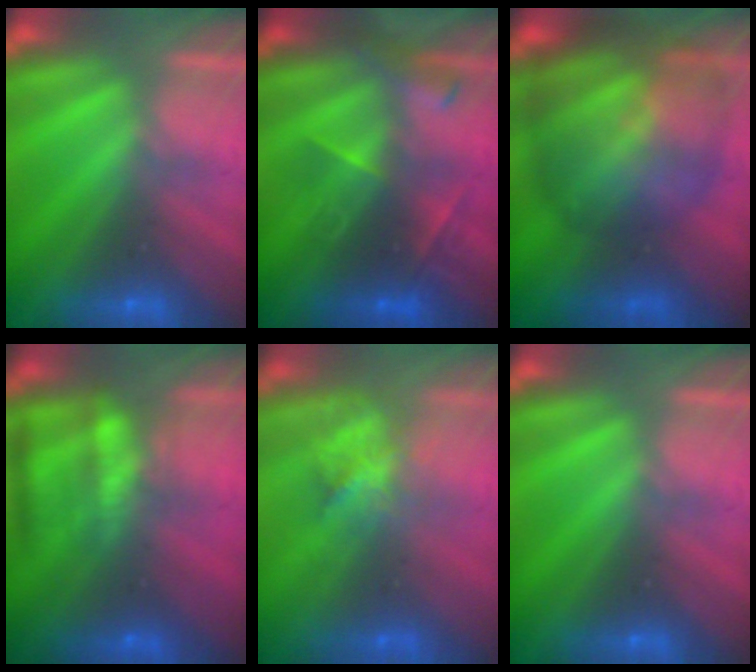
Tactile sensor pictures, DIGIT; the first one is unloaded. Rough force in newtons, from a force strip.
{"total": 2.9}
{"total": 9.6}
{"total": 7.2}
{"total": 2.9}
{"total": 0.0}